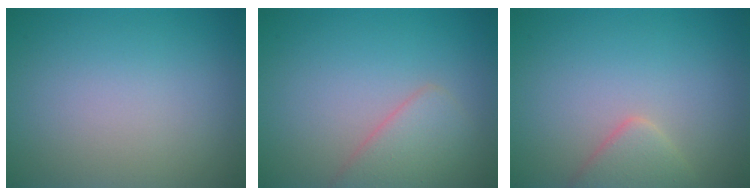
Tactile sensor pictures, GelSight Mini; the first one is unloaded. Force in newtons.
{"total": 2.9, "press": 2.9, "slide": 0.1}
{"total": 2.3, "press": 2.3, "slide": 0.2}